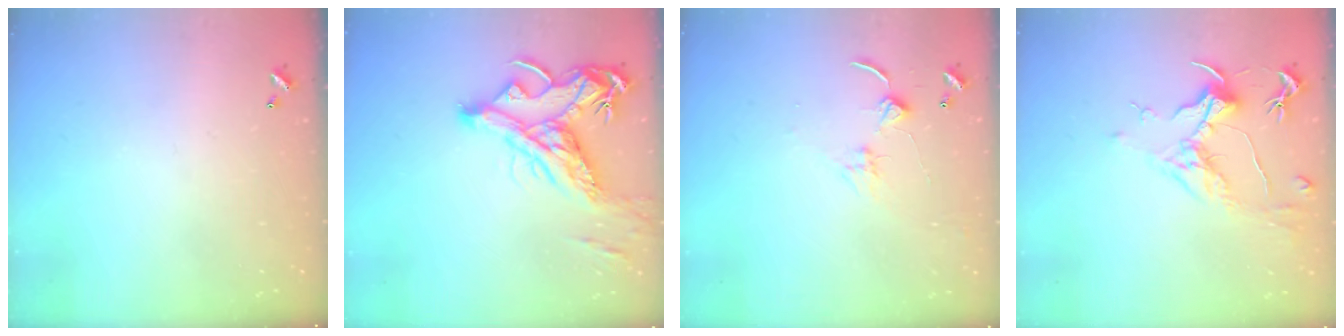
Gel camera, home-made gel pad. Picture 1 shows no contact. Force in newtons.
{"total": 9.6, "press": 9.4, "slide": 1.7}
{"total": 2.4, "press": 2.3, "slide": 0.4}
{"total": 1.5, "press": 1.3, "slide": 0.8}